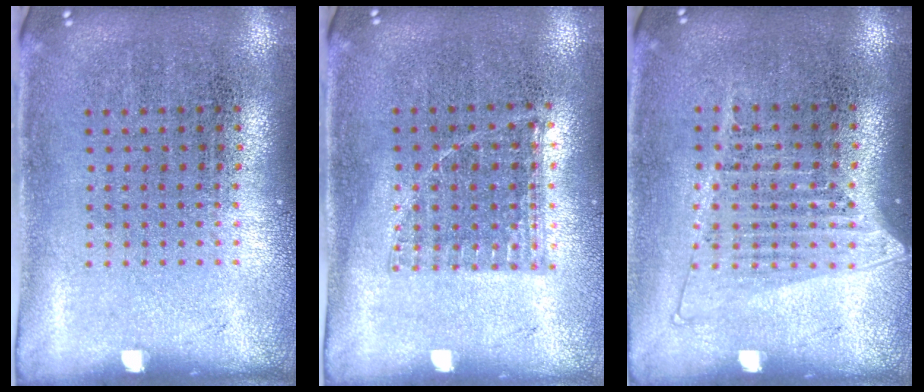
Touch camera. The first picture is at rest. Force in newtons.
{"total": 0.8, "press": 0.8, "slide": 0.3}
{"total": 1.3, "press": 1.2, "slide": 0.6}